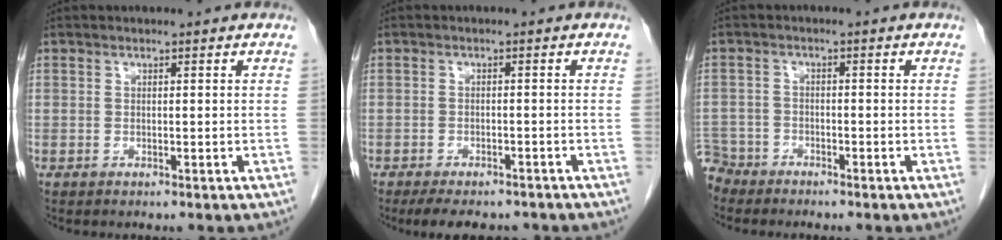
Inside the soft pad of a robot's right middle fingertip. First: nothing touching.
{"total": 8.5, "force": [-7.2, 3.0, 3.5], "torque": [-0.050, -0.006, -0.094]}
{"total": 4.6, "force": [-4.2, 1.7, -0.6], "torque": [0.017, -0.006, -0.085]}